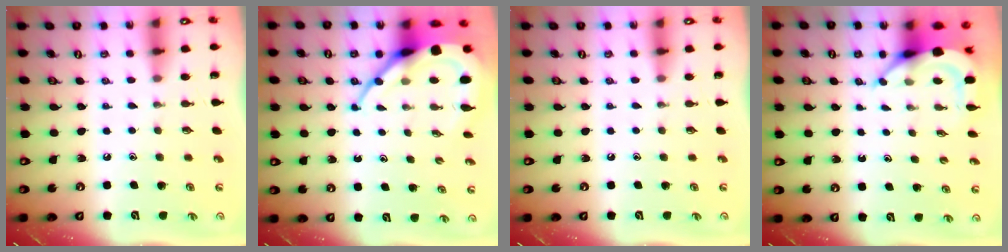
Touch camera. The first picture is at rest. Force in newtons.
{"total": 11.6, "press": 11.5, "slide": 1.2}
{"total": 0.0}
{"total": 6.0, "press": 6.0, "slide": 0.7}